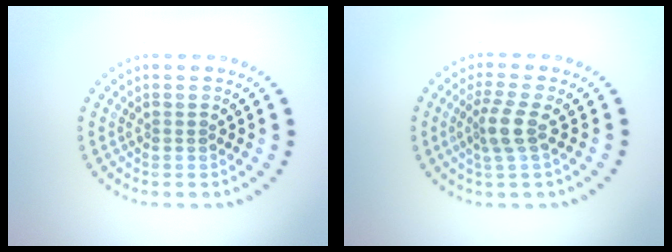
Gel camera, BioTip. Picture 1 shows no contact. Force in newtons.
{"total": 2.7, "press": 2.1, "slide": 1.7}